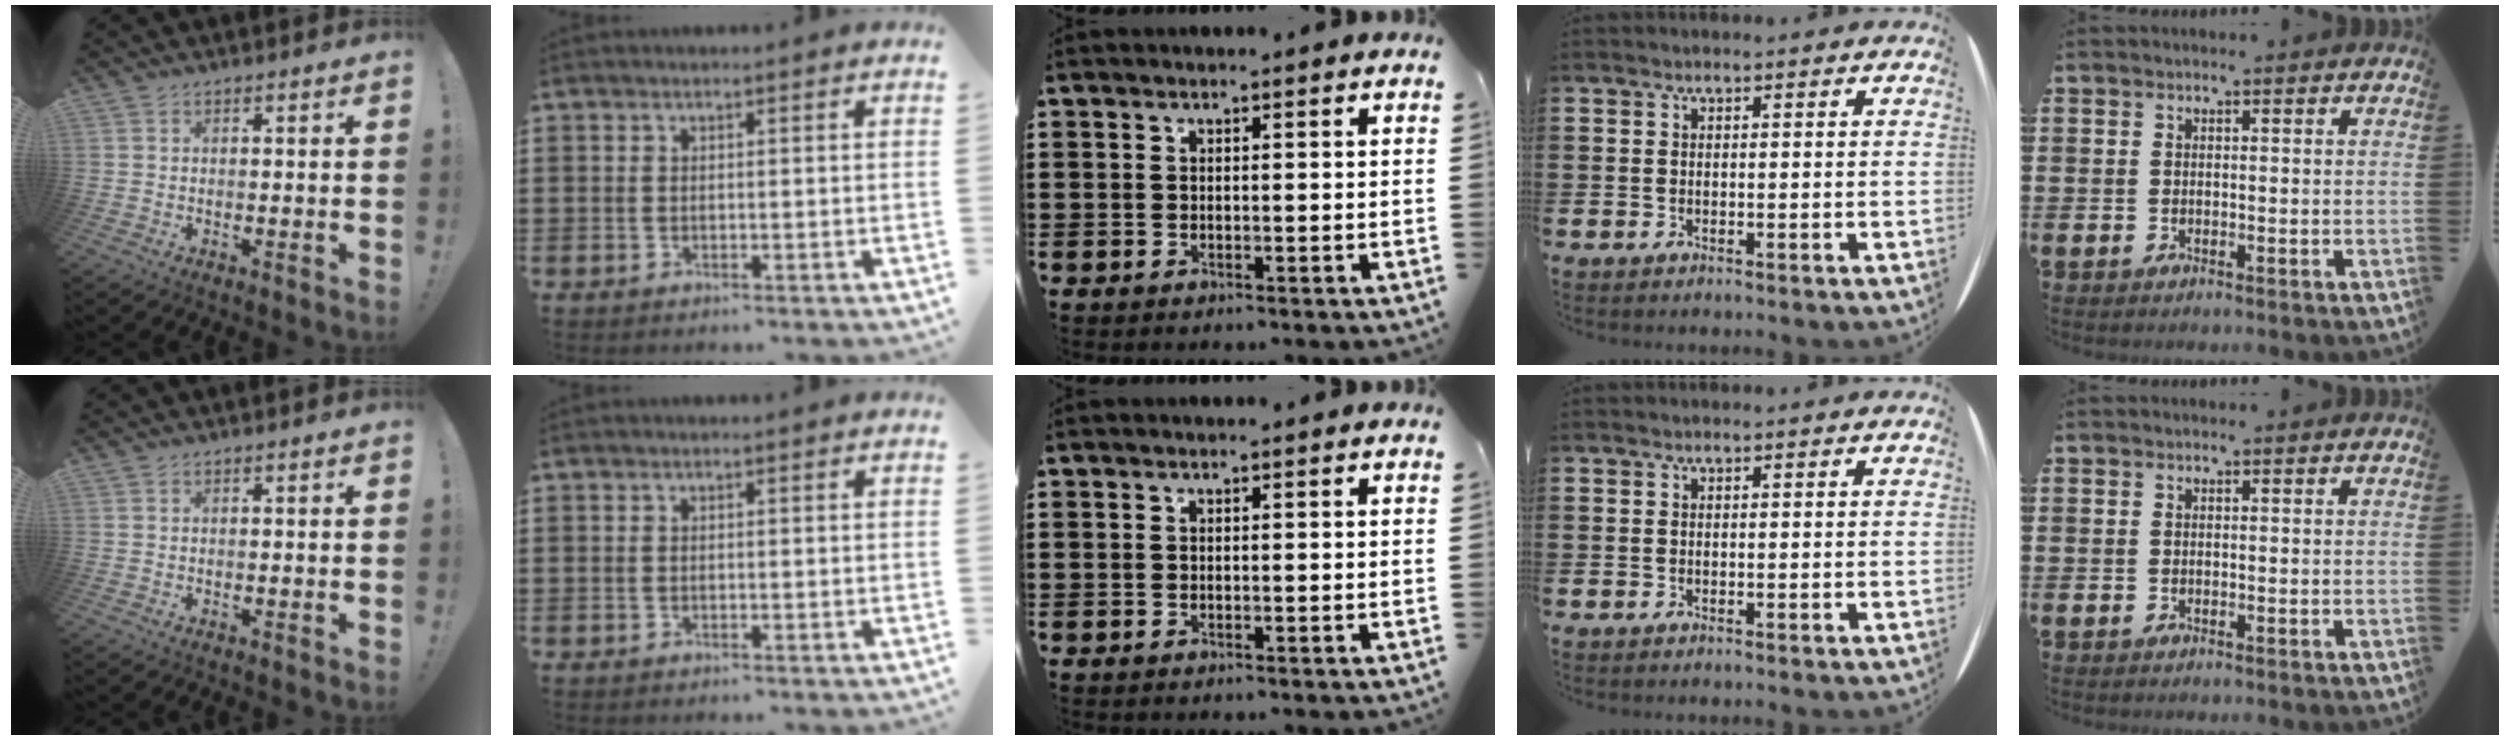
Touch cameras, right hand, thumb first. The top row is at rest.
{}